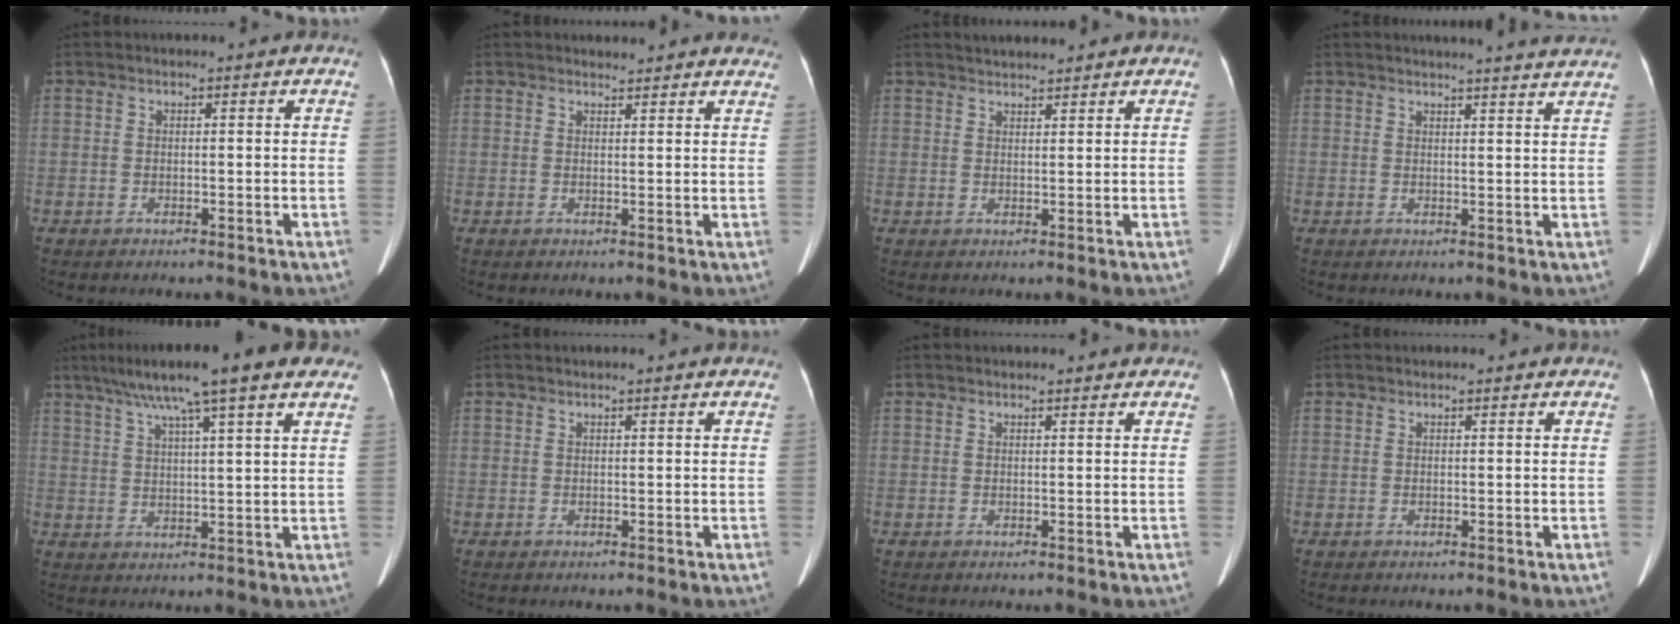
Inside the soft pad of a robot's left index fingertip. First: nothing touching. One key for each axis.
{"total": 6.2, "fx": 6.0, "fy": 1.4, "fz": 0.8, "tx": 0.007, "ty": 0.005, "tz": 0.047}
{"total": 3.2, "fx": 3.0, "fy": 0.5, "fz": 0.8, "tx": -0.011, "ty": 0.020, "tz": 0.050}
{"total": 9.8, "fx": 9.2, "fy": -0.9, "fz": 3.4, "tx": -0.041, "ty": -0.015, "tz": 0.089}
{"total": 14.1, "fx": 9.7, "fy": 0.5, "fz": 10.1, "tx": -0.166, "ty": 0.041, "tz": 0.138}
{"total": 0.0}
{"total": 1.5, "fx": 1.4, "fy": 0.2, "fz": 0.5, "tx": -0.013, "ty": 0.007, "tz": 0.014}
{"total": 0.0}